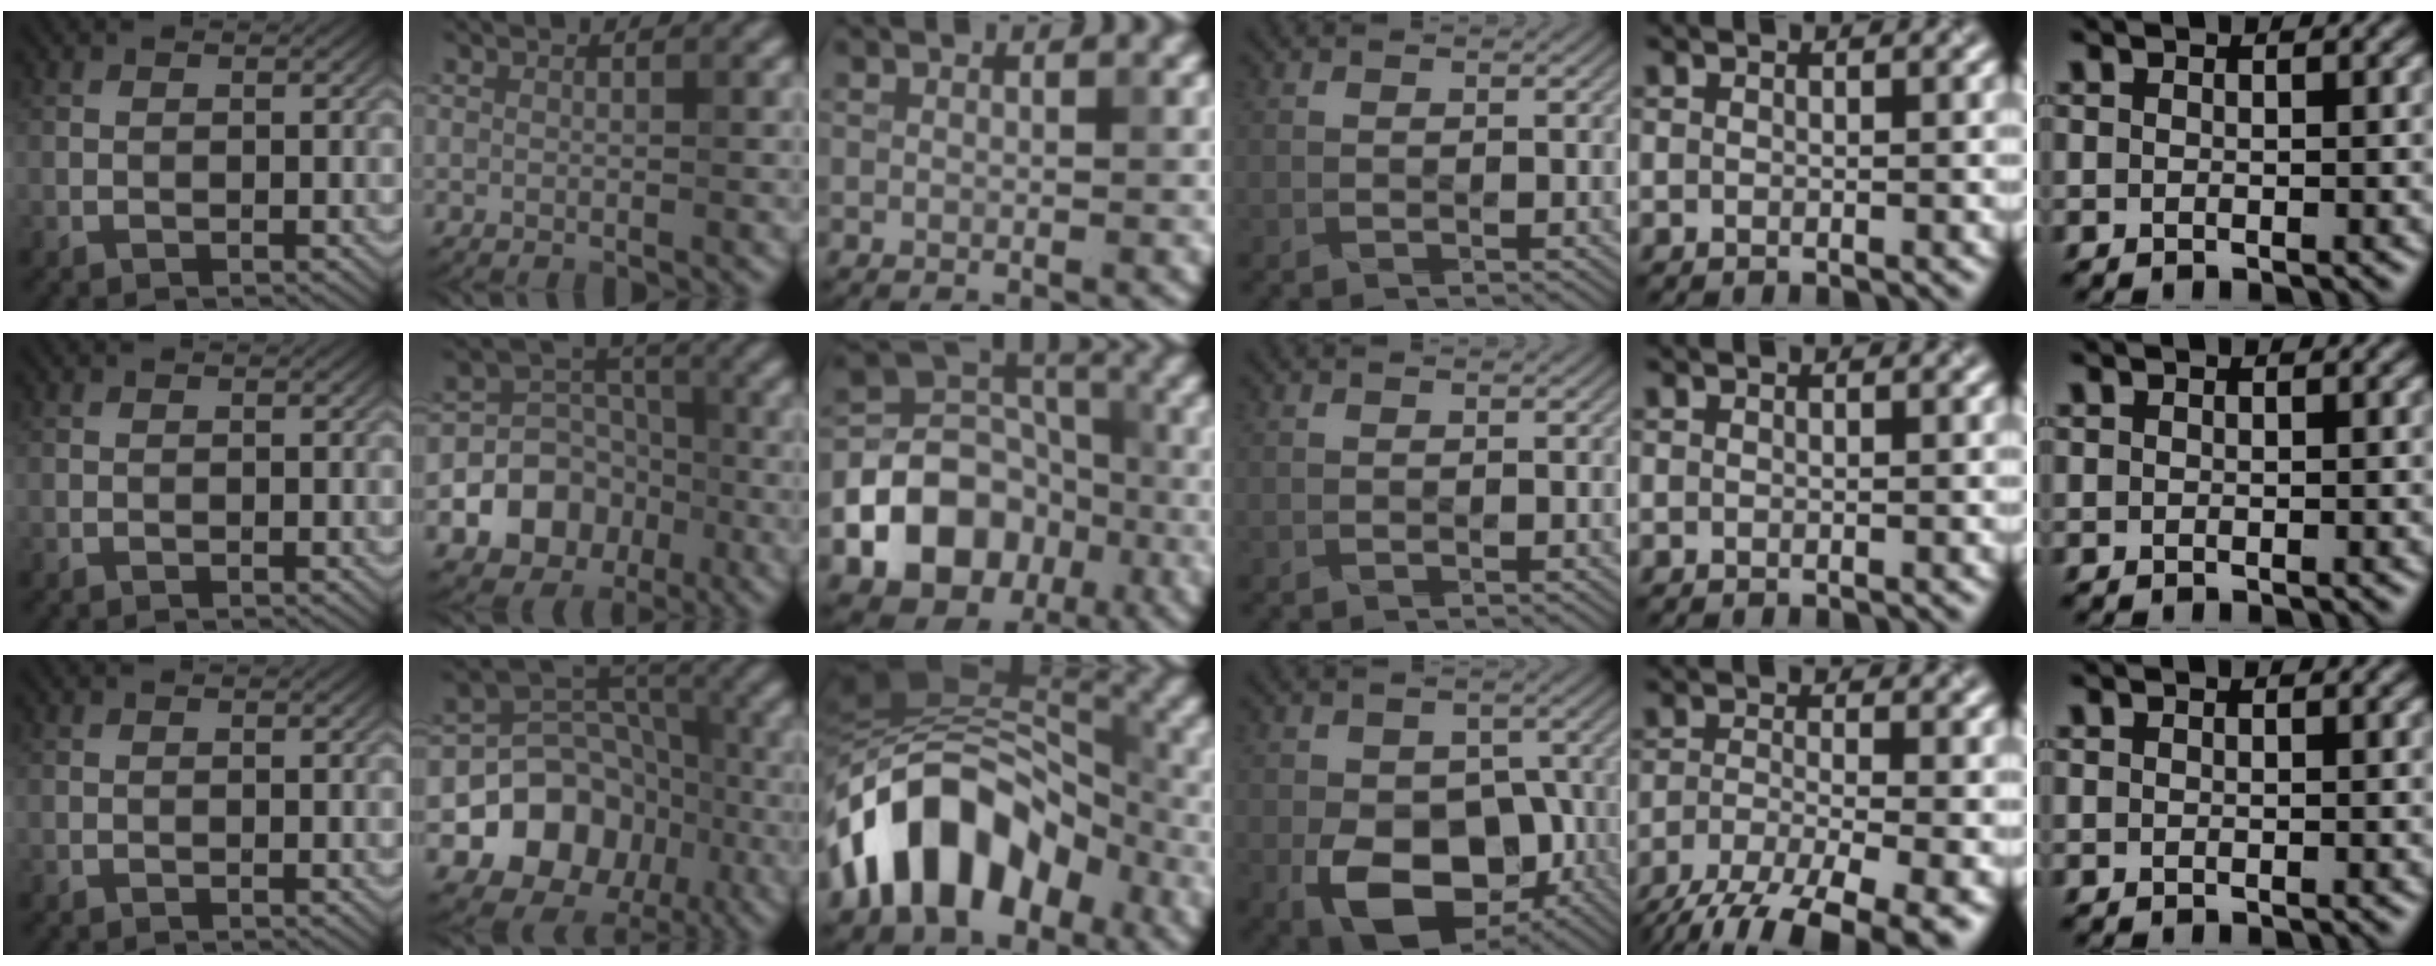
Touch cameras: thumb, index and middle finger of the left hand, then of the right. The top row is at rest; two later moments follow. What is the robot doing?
{"motion": "fold", "object": "origami paper"}